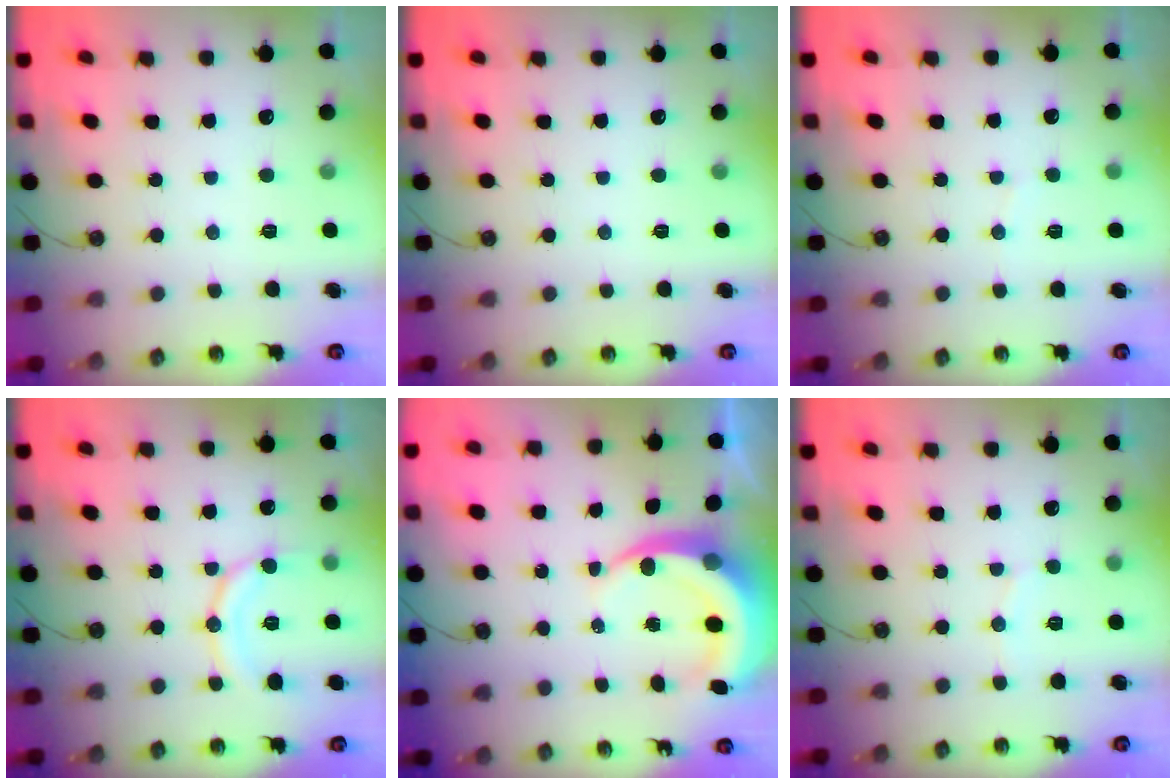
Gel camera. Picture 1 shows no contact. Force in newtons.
{"total": 0.0}
{"total": 2.9, "press": 2.9, "slide": 0.3}
{"total": 11.7, "press": 11.7, "slide": 1.0}
{"total": 8.0, "press": 7.9, "slide": 1.2}
{"total": 5.2, "press": 5.2, "slide": 0.6}